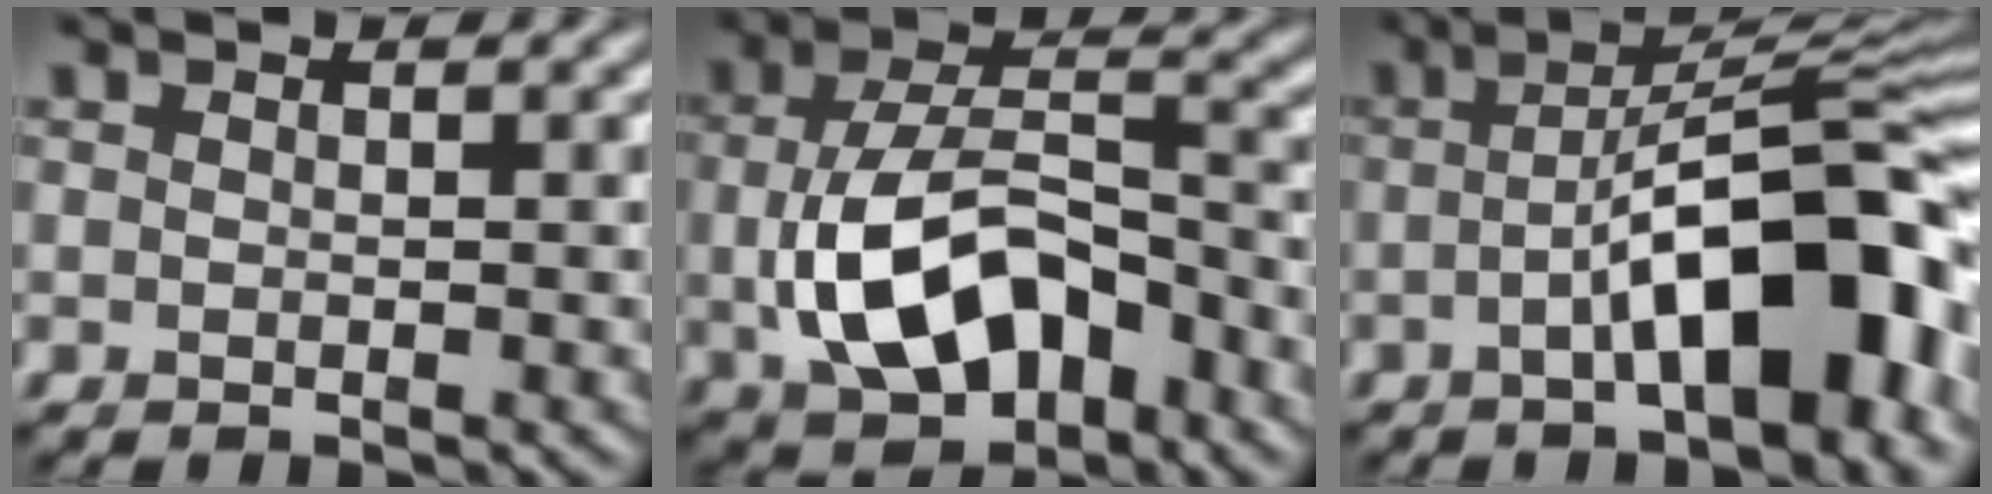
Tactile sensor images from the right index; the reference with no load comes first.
{"total": 9.4, "force": [-2.3, 5.4, 7.4], "torque": [-0.143, -0.004, -0.036]}
{"total": 11.1, "force": [-2.9, 3.3, 10.2], "torque": [-0.140, 0.017, -0.048]}